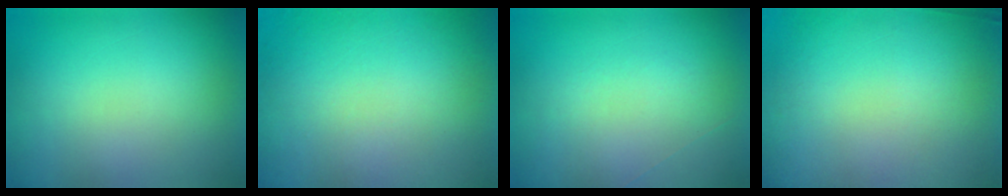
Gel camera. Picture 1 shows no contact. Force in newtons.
{"total": 8.7}
{"total": 1.0}
{"total": 5.5}